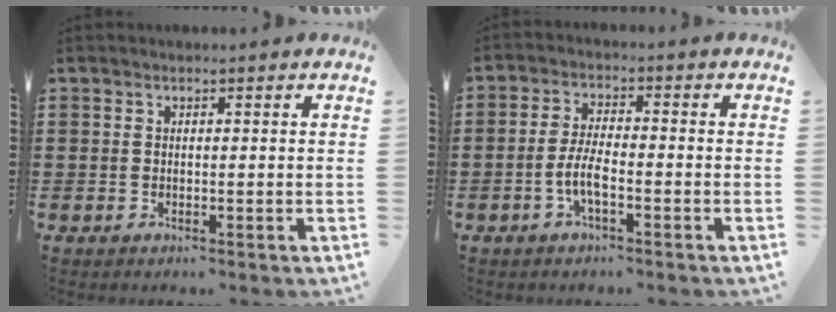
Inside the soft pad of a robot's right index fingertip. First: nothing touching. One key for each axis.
{"total": 4.6, "fx": -1.9, "fy": 1.2, "fz": 4.0, "tx": -0.097, "ty": -0.006, "tz": -0.042}